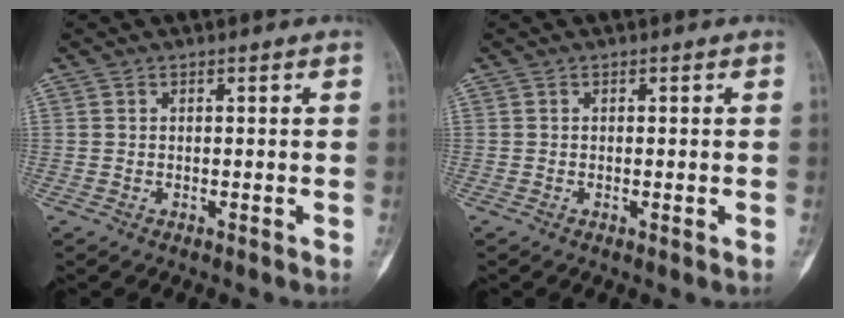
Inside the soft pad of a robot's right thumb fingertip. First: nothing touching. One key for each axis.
{"total": 1.0, "fx": -0.2, "fy": 0.3, "fz": 0.9, "tx": -0.014, "ty": -0.003, "tz": -0.002}